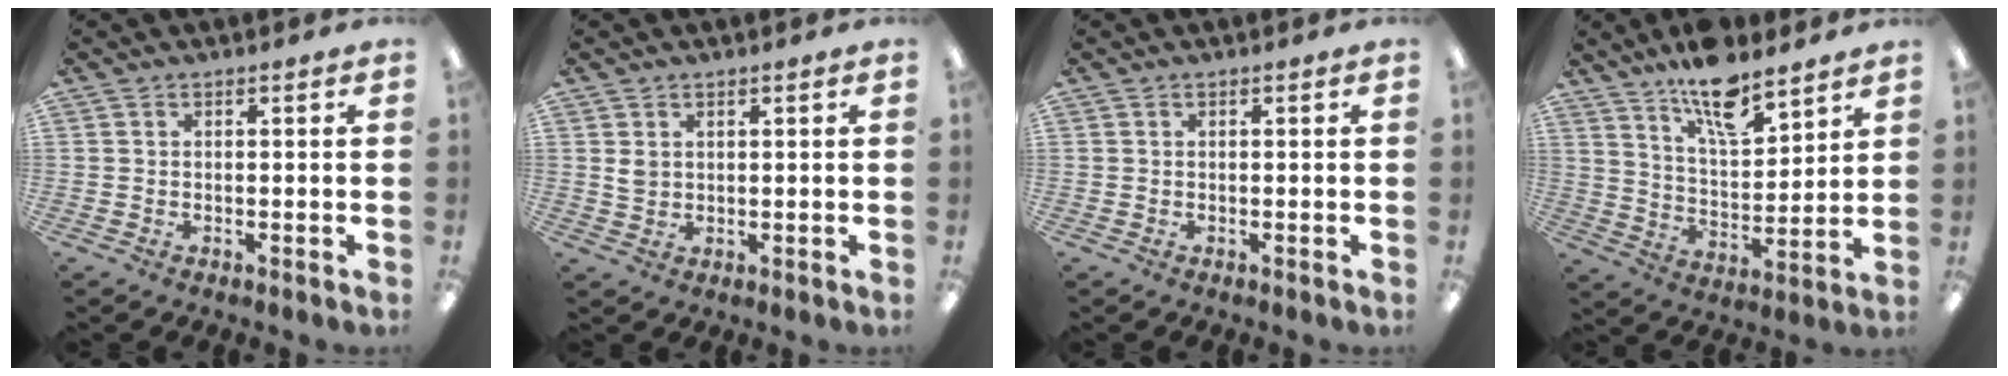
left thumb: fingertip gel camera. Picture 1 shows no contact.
{"total": 2.2, "force": [1.2, 1.6, 0.8], "torque": [-0.011, -0.001, 0.020]}
{"total": 0.0}
{"total": 13.4, "force": [10.5, 4.4, 7.1], "torque": [-0.116, -0.063, 0.183]}